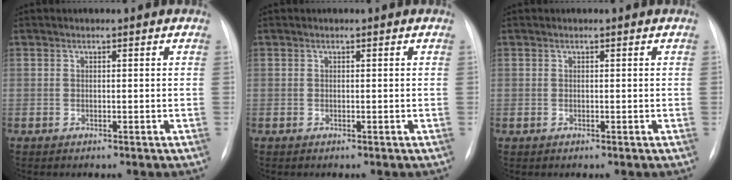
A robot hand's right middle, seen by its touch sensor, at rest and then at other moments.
{"total": 0.0}
{"total": 0.0}